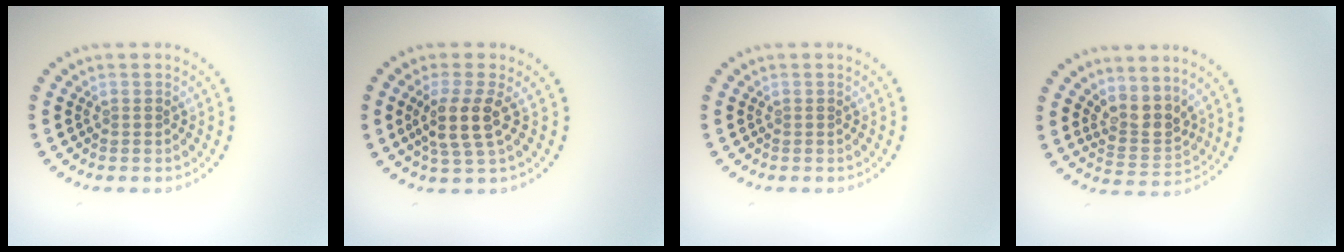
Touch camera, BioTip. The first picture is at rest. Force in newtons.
{"total": 3.6, "press": 2.9, "slide": 2.0}
{"total": 0.0}
{"total": 3.2, "press": 2.5, "slide": 2.0}